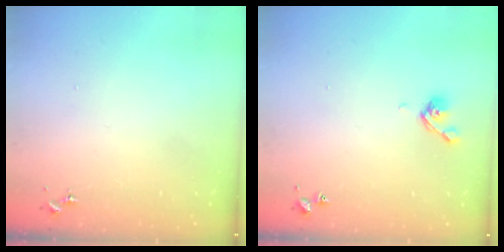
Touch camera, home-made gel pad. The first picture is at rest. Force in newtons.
{"total": 5.7, "press": 5.6, "slide": 1.2}